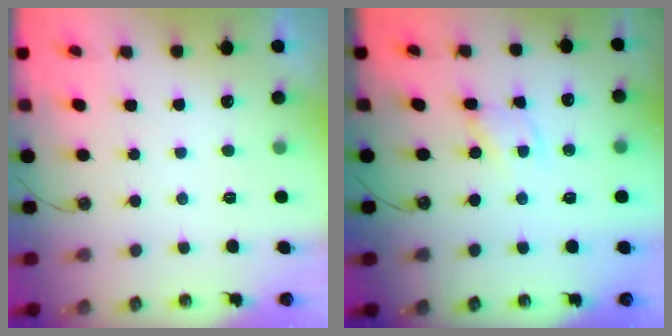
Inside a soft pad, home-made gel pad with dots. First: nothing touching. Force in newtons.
{"total": 2.7, "press": 2.7, "slide": 0.2}